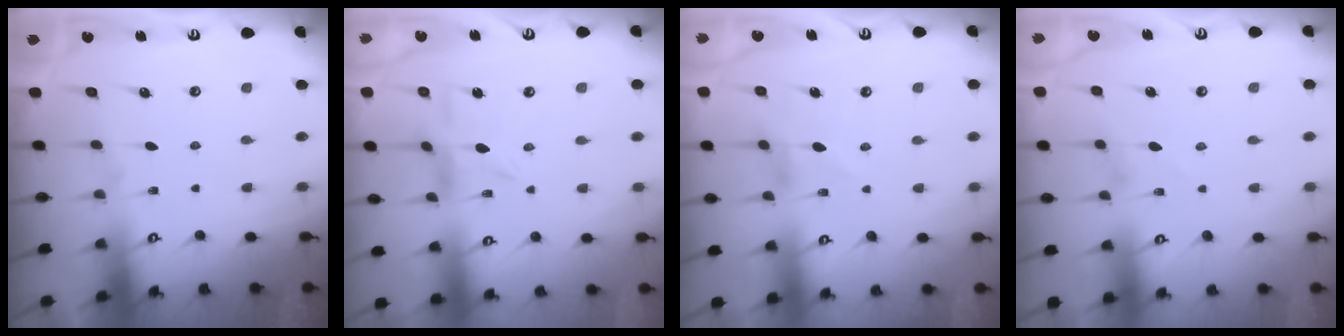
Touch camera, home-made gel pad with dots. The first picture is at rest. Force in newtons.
{"total": 3.7, "press": 3.6, "slide": 0.4}
{"total": 2.8, "press": 2.8, "slide": 0.3}
{"total": 0.8, "press": 0.8, "slide": 0.1}